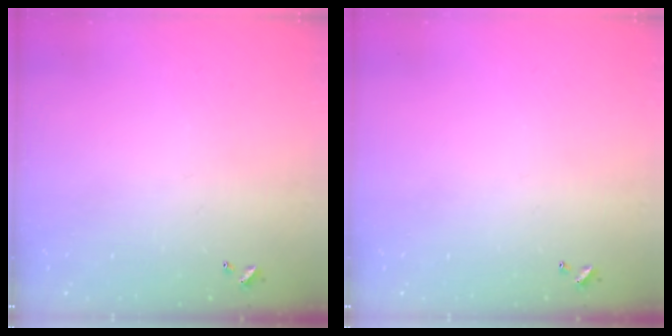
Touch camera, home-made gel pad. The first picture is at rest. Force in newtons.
{"total": 0.0}